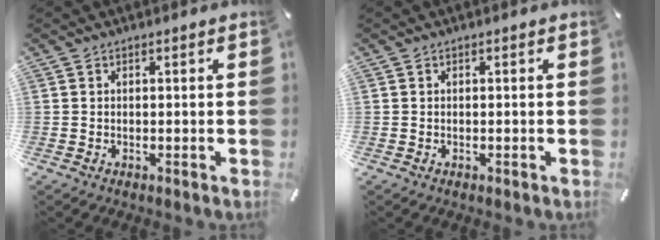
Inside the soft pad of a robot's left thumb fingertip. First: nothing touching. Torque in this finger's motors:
{"motor_torque": [-0.24, -0.42, 0.12, 0.08, 0.00]}